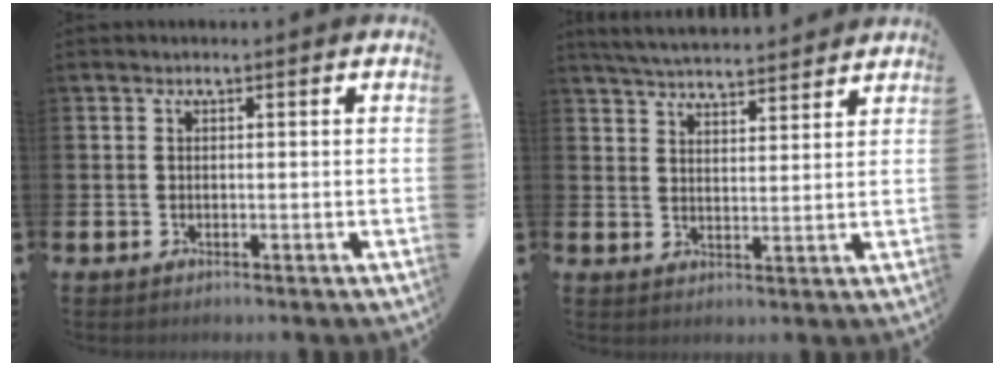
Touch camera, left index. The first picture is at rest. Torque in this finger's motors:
{"motor_torque": [0.05, -0.85, 0.76, 0.21]}